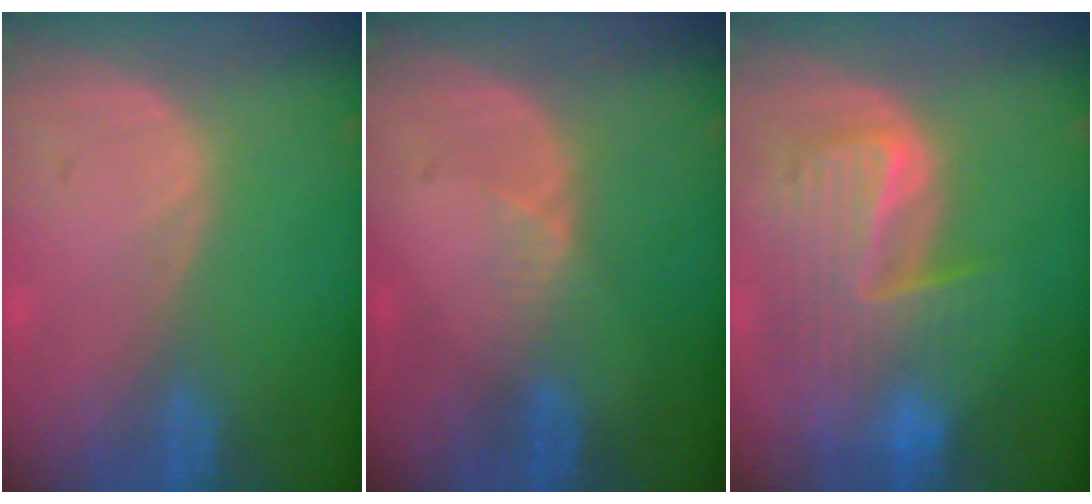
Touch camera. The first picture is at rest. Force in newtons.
{"total": 2.0, "press": 1.6, "slide": 1.3}
{"total": 9.8, "press": 8.5, "slide": 4.9}